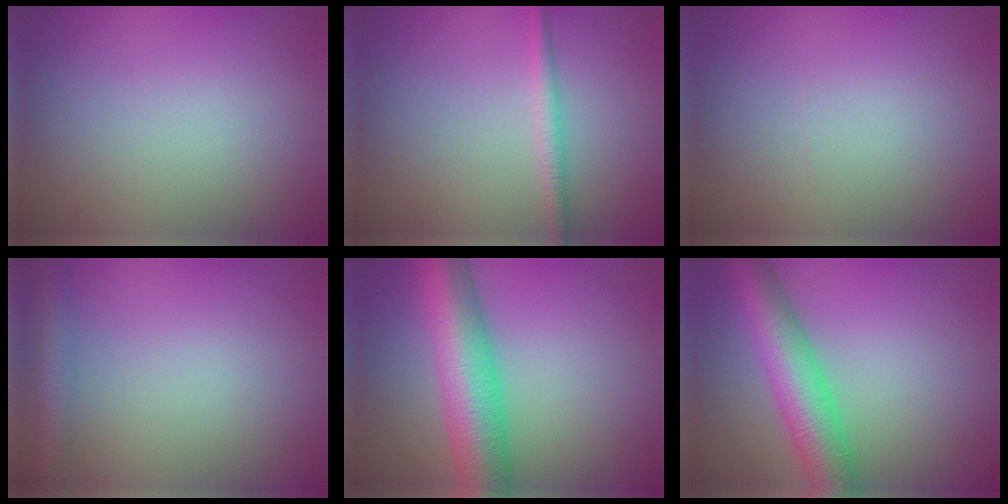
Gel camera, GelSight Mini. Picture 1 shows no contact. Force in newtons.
{"total": 1.7, "press": 1.7, "slide": 0.1}
{"total": 0.0}
{"total": 3.4, "press": 3.3, "slide": 0.2}
{"total": 9.4, "press": 9.4, "slide": 0.3}
{"total": 7.2, "press": 7.2, "slide": 0.2}